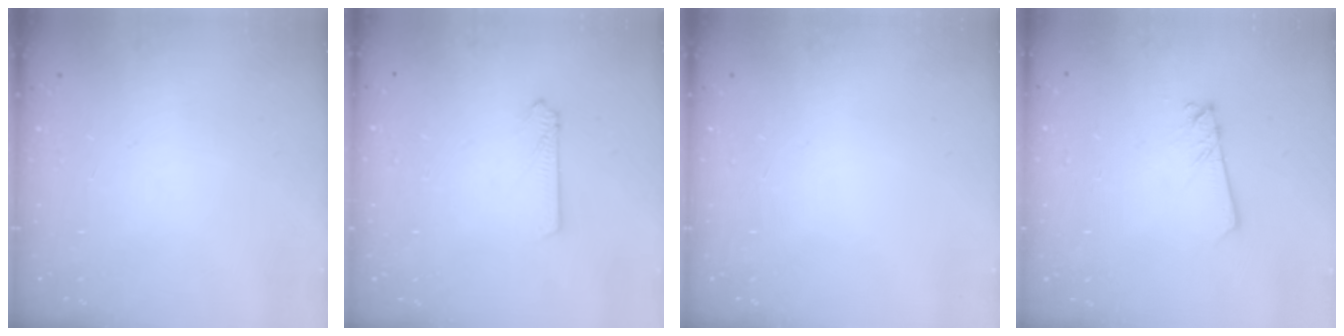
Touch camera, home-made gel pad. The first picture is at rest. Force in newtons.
{"total": 2.6, "press": 2.6, "slide": 0.3}
{"total": 0.0}
{"total": 2.4, "press": 2.4, "slide": 0.2}